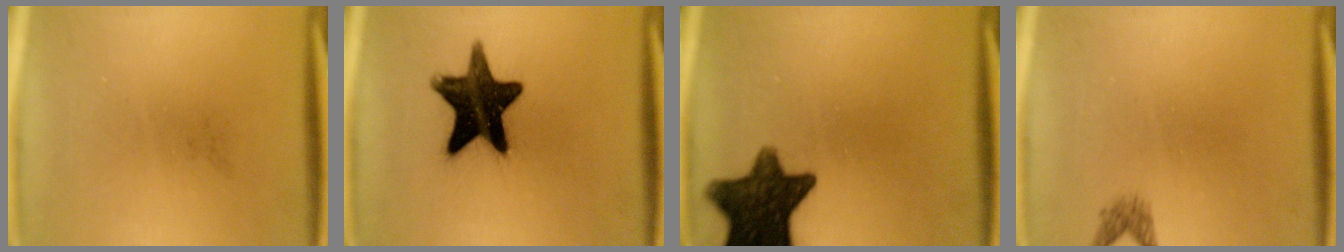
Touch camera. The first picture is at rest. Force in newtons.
{"total": 15.7}
{"total": 12.8}
{"total": 1.3}